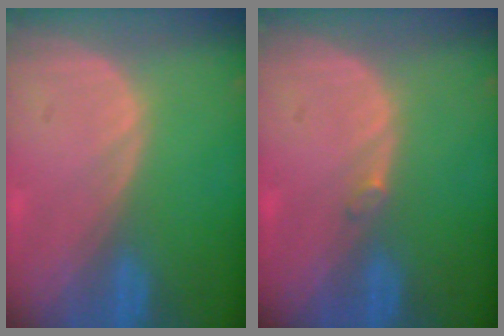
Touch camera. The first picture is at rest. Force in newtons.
{"total": 0.6, "press": 0.6, "slide": 0.1}